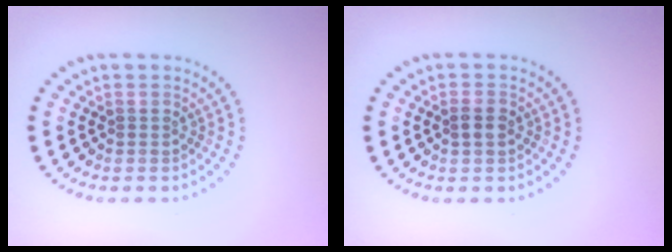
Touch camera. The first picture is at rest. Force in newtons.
{"total": 1.4, "press": 1.4, "slide": 0.2}